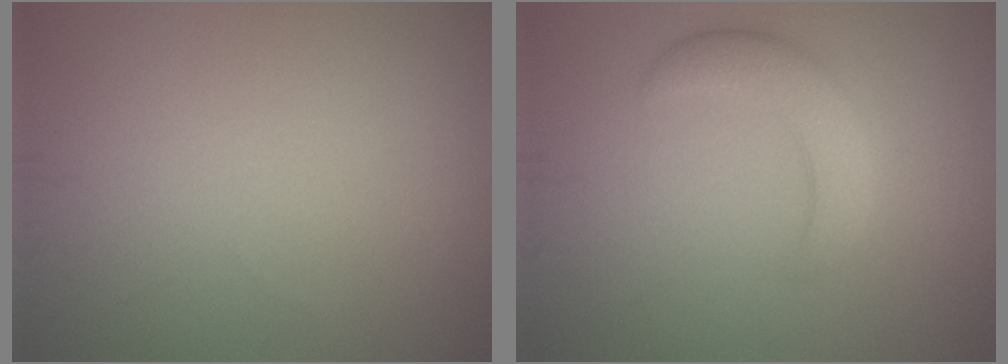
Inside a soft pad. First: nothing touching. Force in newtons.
{"total": 3.5, "press": 3.5, "slide": 0.1}